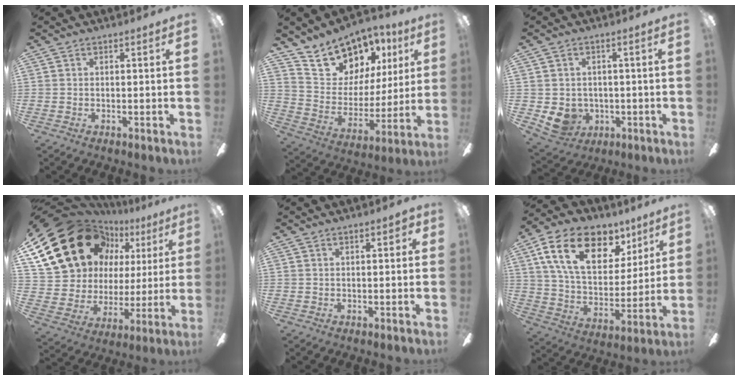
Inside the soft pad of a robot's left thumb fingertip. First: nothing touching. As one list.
[{"total": 15.0, "force": [11.6, 9.1, 2.8], "torque": [-0.068, -0.090, 0.219]}, {"total": 6.9, "force": [-1.2, 6.2, 2.6], "torque": [-0.072, 0.000, -0.020]}, {"total": 23.3, "force": [12.4, 15.8, 11.7], "torque": [-0.218, -0.067, 0.243]}, {"total": 2.2, "force": [1.0, 1.0, 1.7], "torque": [-0.019, -0.002, 0.013]}, {"total": 21.9, "force": [10.7, 13.1, 13.9], "torque": [-0.243, -0.036, 0.188]}]